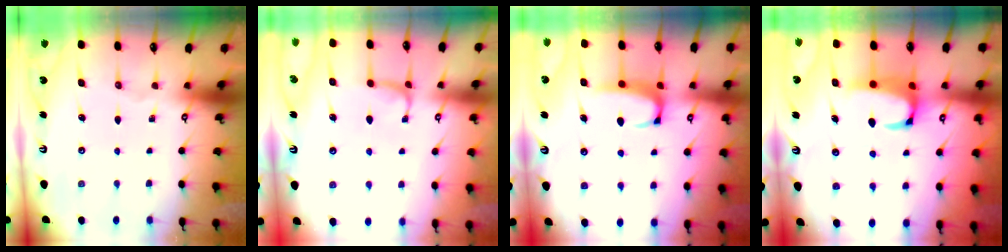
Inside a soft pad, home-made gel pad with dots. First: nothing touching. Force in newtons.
{"total": 1.2, "press": 1.0, "slide": 0.6}
{"total": 2.1, "press": 2.1, "slide": 0.6}
{"total": 3.7, "press": 3.6, "slide": 1.0}